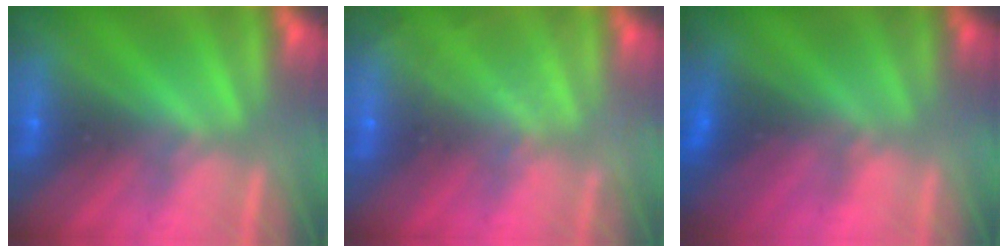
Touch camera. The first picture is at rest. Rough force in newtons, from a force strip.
{"total": 1.8}
{"total": 2.2}